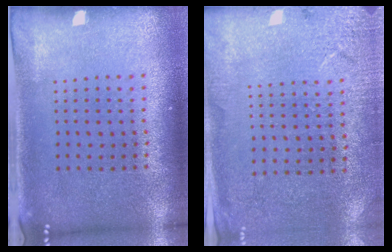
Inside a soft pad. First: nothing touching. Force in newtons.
{"total": 2.6, "press": 2.6, "slide": 0.4}